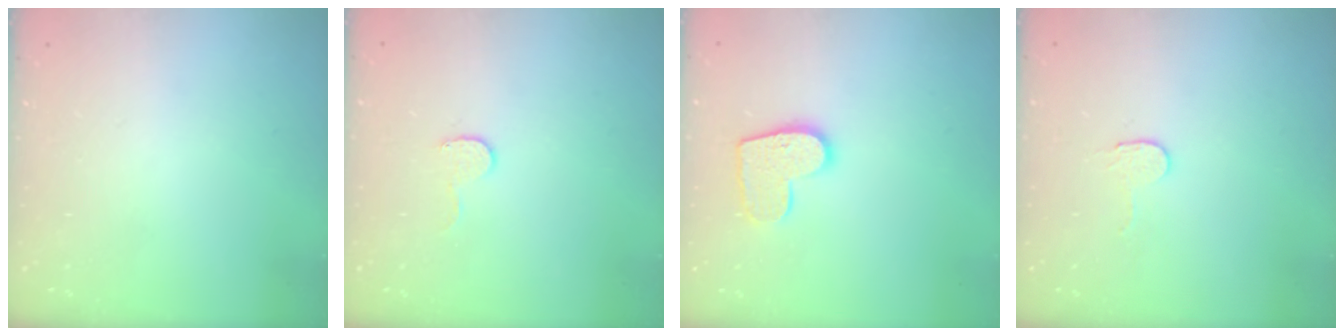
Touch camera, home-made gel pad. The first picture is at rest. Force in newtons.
{"total": 4.9, "press": 4.9, "slide": 0.4}
{"total": 11.6, "press": 11.5, "slide": 0.5}
{"total": 2.7, "press": 2.7, "slide": 0.2}